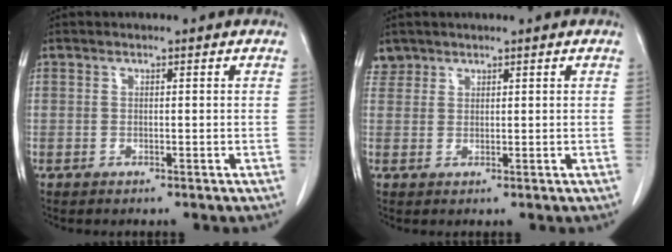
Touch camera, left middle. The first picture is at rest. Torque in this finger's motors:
{"motor_torque": [0.43, -0.42, 0.02, 0.00]}